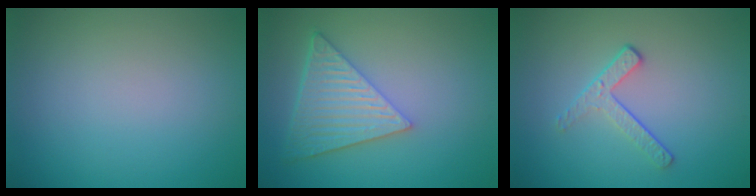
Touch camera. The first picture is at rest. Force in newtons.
{"total": 6.1, "press": 4.5, "slide": 4.0}
{"total": 2.0, "press": 1.4, "slide": 1.5}